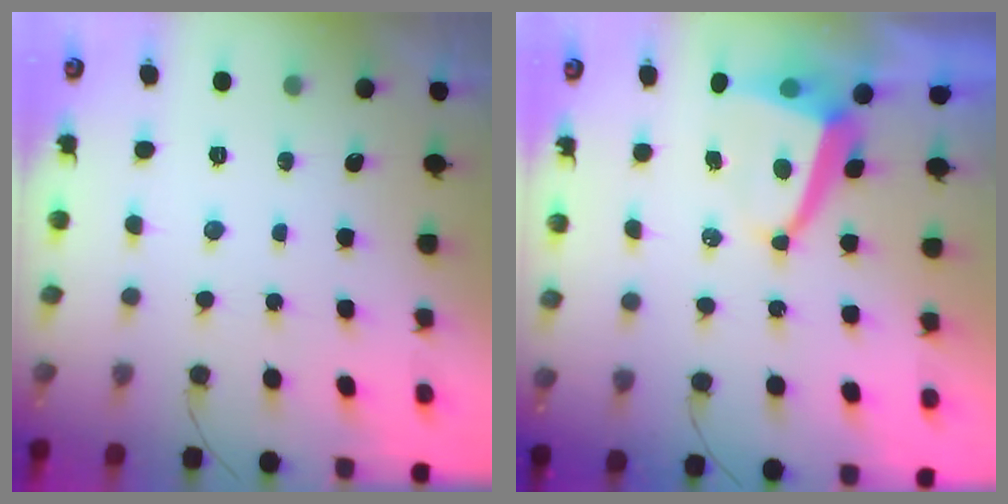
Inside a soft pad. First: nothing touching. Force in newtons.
{"total": 5.3, "press": 5.3, "slide": 0.5}